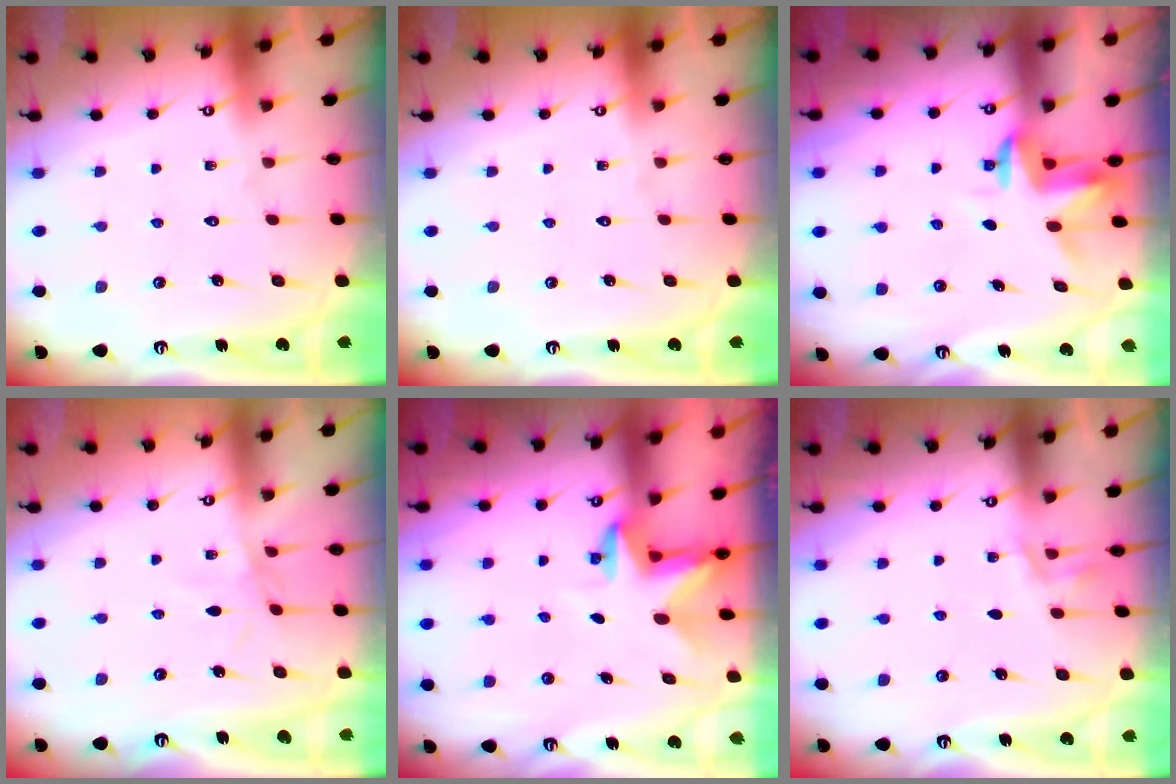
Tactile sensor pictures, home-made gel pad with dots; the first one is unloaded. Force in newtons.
{"total": 0.0}
{"total": 3.4, "press": 3.4, "slide": 0.2}
{"total": 2.2, "press": 2.1, "slide": 0.3}
{"total": 2.9, "press": 2.9, "slide": 0.1}
{"total": 2.5, "press": 1.7, "slide": 1.7}